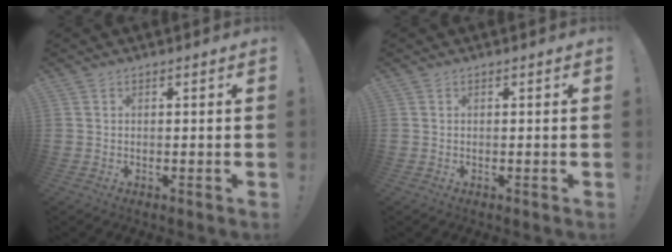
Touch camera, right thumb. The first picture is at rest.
{"total": 0.0}